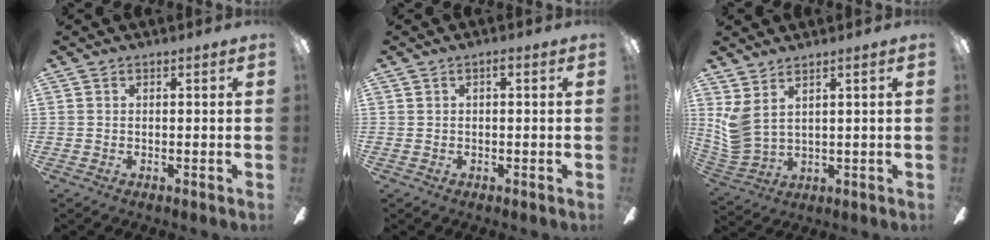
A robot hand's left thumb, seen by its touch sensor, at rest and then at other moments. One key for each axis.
{"total": 0.8, "fx": -0.1, "fy": 0.5, "fz": 0.6, "tx": -0.013, "ty": 0.004, "tz": -0.003}
{"total": 5.7, "fx": 2.9, "fy": 2.5, "fz": 4.2, "tx": -0.098, "ty": -0.015, "tz": 0.056}